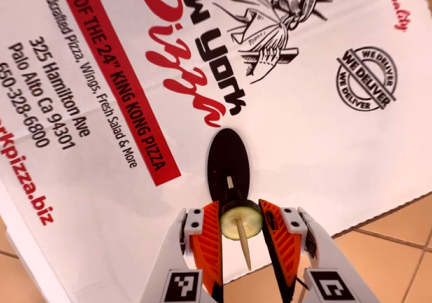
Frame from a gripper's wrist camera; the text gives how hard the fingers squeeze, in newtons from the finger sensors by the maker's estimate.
{"total": 7.9, "left": 7.8, "right": 7.9}